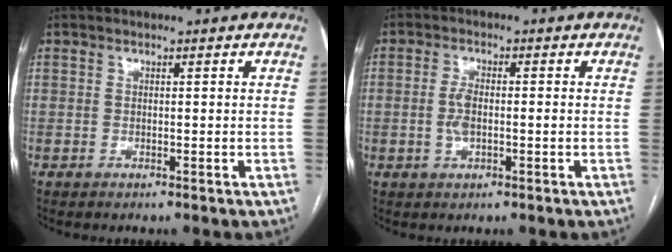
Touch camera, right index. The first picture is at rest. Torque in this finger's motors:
{"motor_torque": [0.55, 0.06, 0.34, 0.08]}